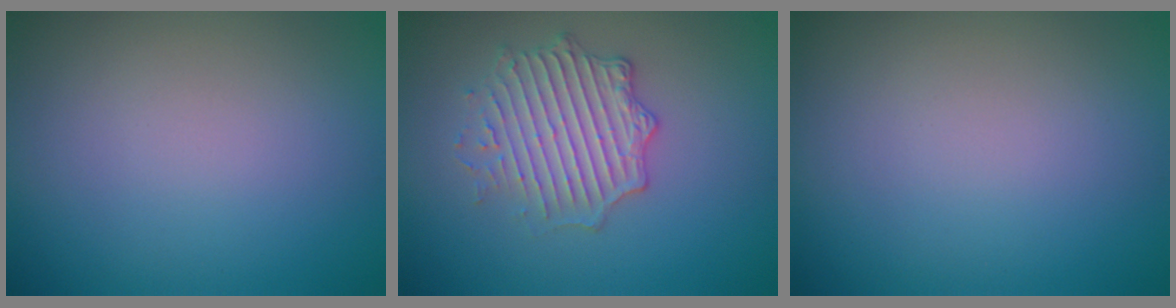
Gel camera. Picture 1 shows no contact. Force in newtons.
{"total": 3.7, "press": 3.4, "slide": 1.6}
{"total": 0.0}